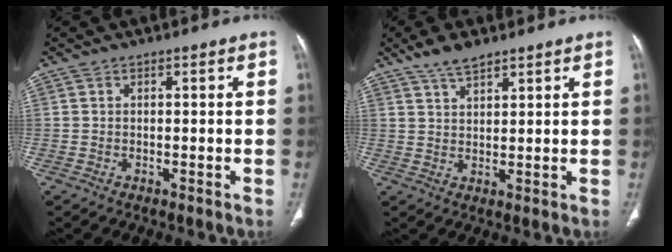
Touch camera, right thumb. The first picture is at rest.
{"total": 5.3, "force": [4.0, 1.8, 2.9], "torque": [-0.049, -0.015, 0.079]}